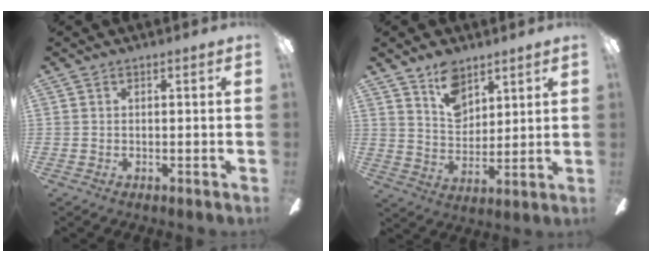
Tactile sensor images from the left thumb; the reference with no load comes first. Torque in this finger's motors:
{"motor_torque": [0.11, 0.11, -0.22, -0.38, 0.01]}